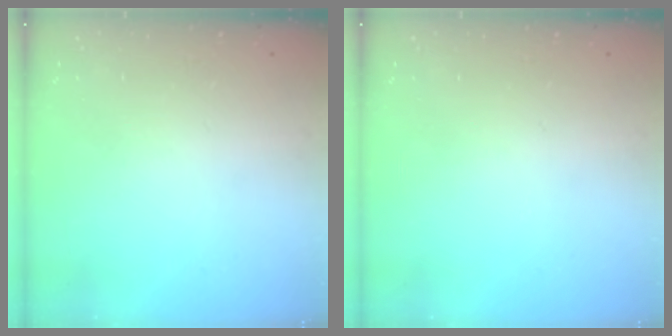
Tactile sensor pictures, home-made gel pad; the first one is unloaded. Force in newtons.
{"total": 0.0}